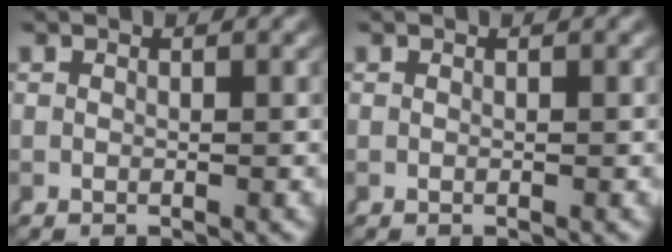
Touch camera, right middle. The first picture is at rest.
{"total": 0.0}